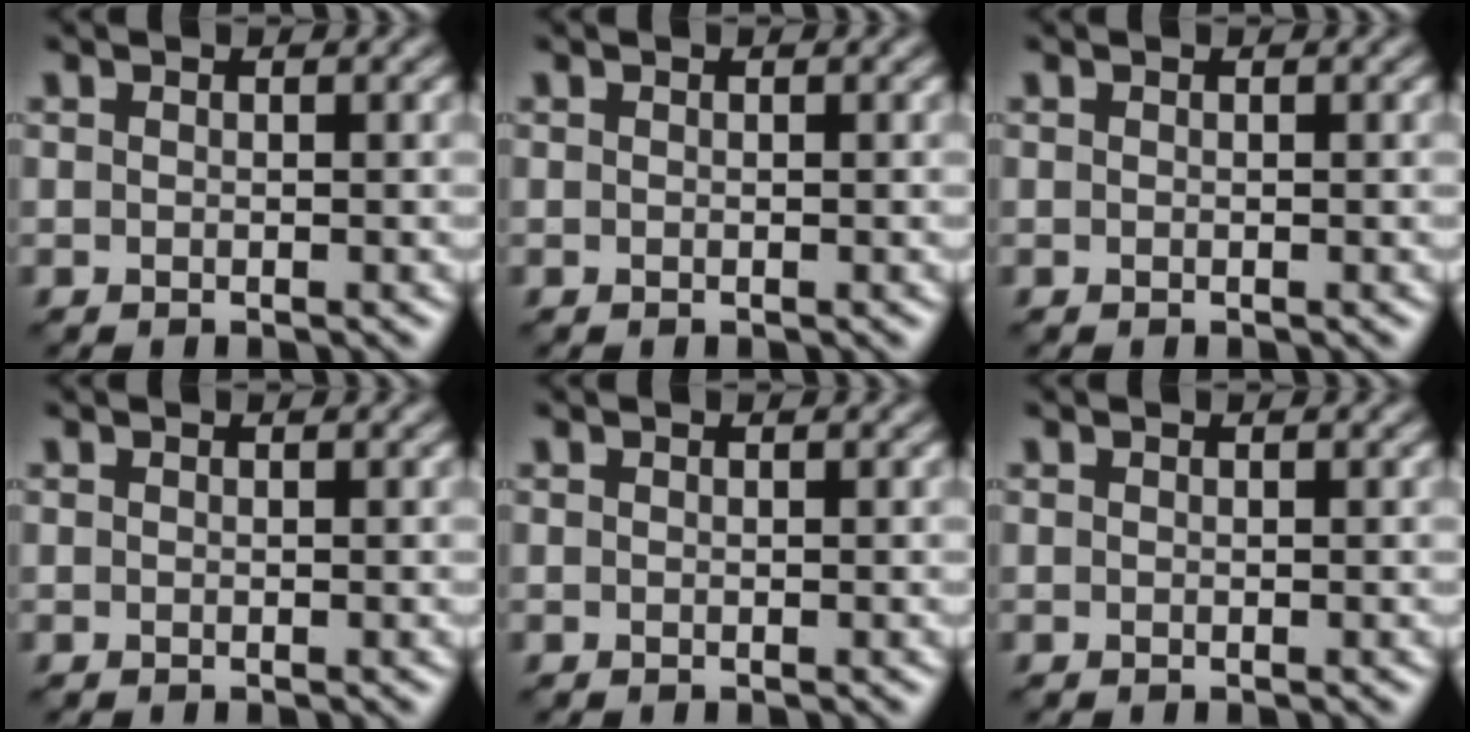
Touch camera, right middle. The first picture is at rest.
{"total": 0.0}
{"total": 0.0}
{"total": 0.0}
{"total": 0.0}
{"total": 0.0}